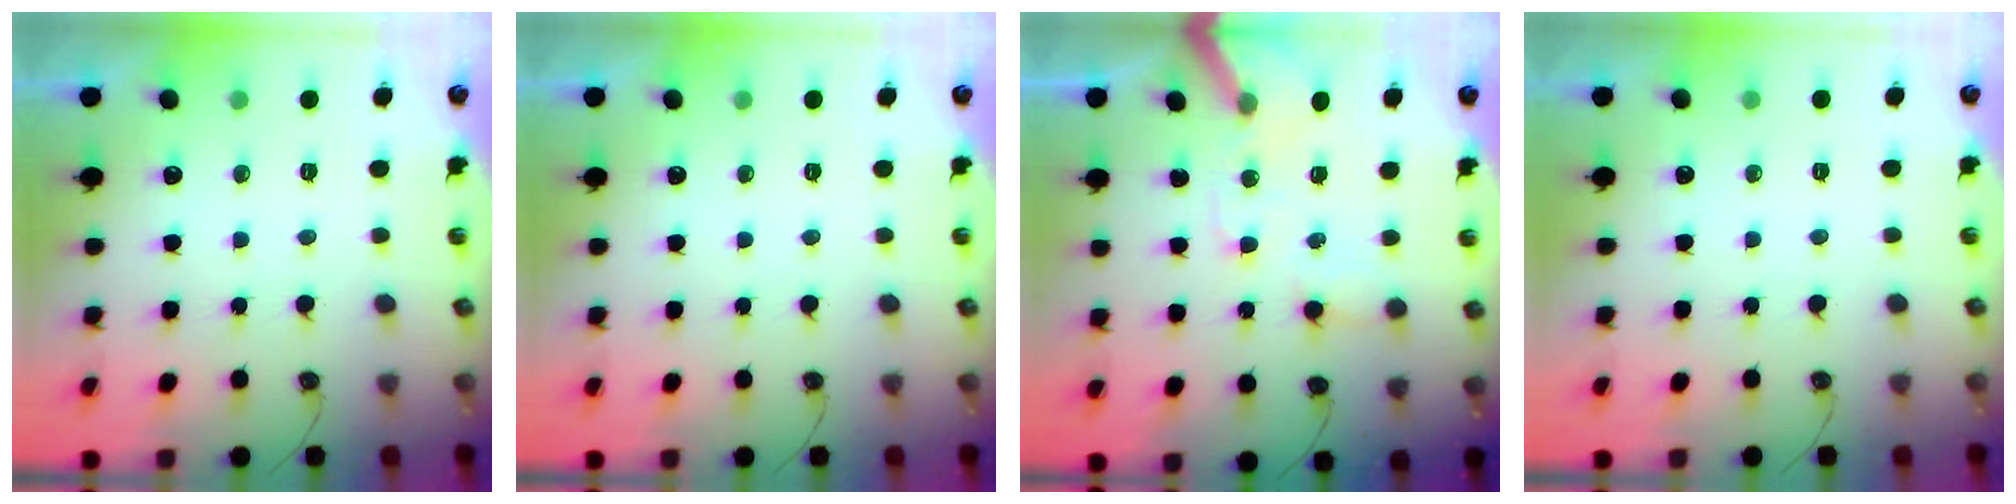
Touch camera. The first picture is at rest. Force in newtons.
{"total": 0.0}
{"total": 12.3, "press": 12.2, "slide": 2.0}
{"total": 0.0}